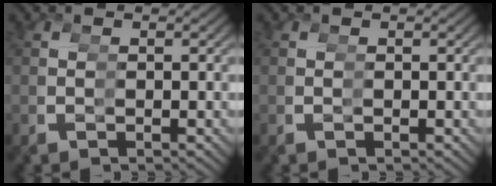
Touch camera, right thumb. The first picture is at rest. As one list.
[{"total": 0.0}]